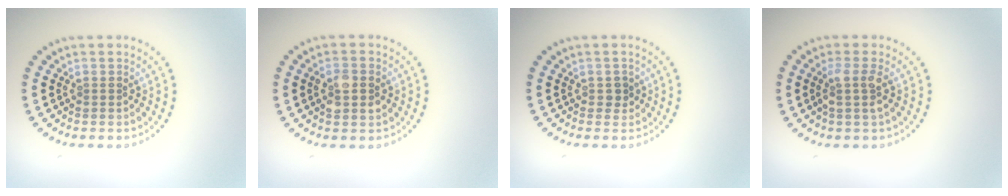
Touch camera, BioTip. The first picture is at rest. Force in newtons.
{"total": 2.7, "press": 2.7, "slide": 0.1}
{"total": 0.9, "press": 0.8, "slide": 0.4}
{"total": 2.1, "press": 1.6, "slide": 1.2}